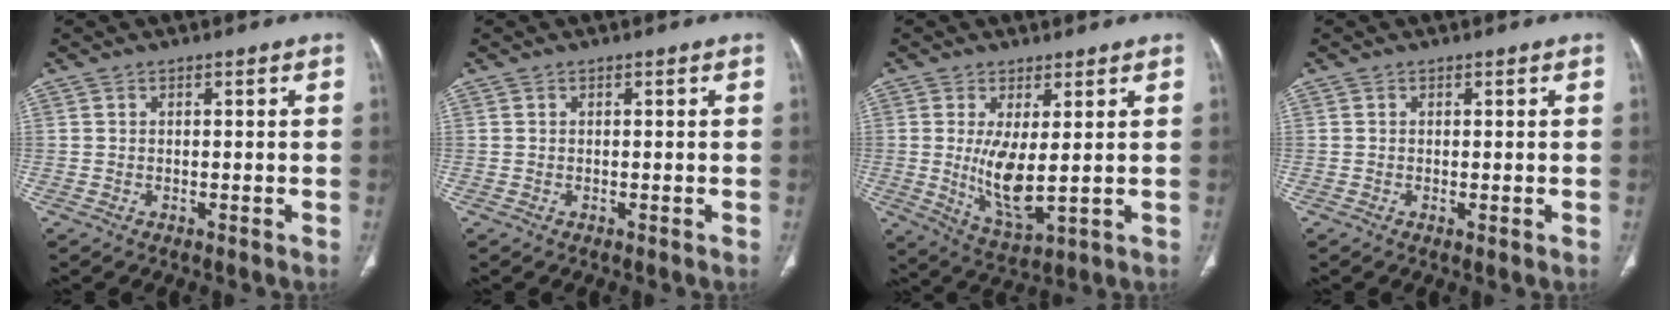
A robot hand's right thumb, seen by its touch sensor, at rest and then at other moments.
{"total": 0.0}
{"total": 8.4, "force": [0.6, 2.7, 7.9], "torque": [-0.154, -0.031, 0.026]}
{"total": 0.6, "force": [-0.1, 0.2, 0.6], "torque": [-0.017, -0.004, -0.002]}